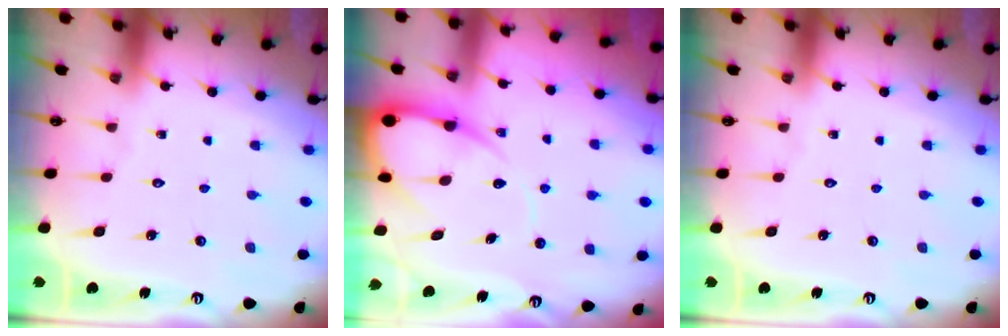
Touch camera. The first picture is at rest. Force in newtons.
{"total": 11.9, "press": 11.9, "slide": 1.0}
{"total": 0.0}